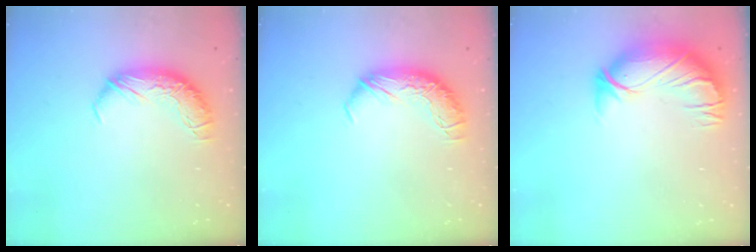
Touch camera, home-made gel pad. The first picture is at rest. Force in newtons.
{"total": 0.0}
{"total": 2.8, "press": 0.3, "slide": 2.8}